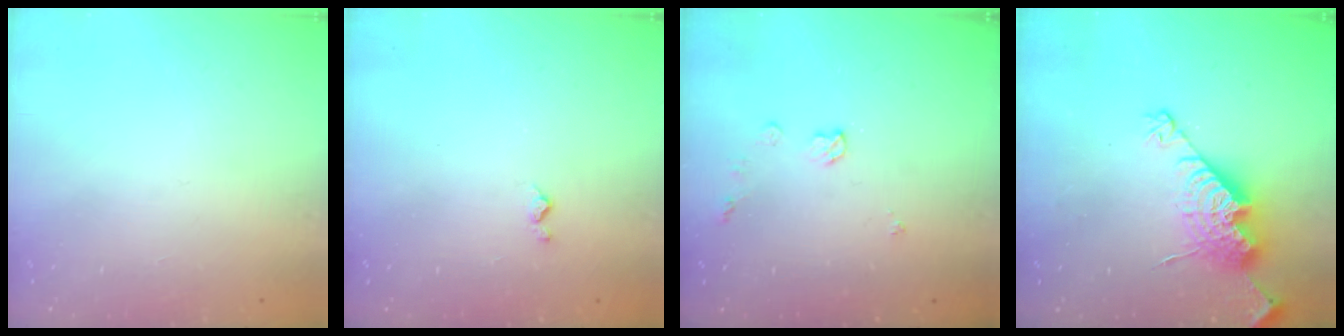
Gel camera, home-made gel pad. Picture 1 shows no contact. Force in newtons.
{"total": 3.0, "press": 3.0, "slide": 0.5}
{"total": 5.7, "press": 5.7, "slide": 0.4}
{"total": 14.7, "press": 14.7, "slide": 1.2}